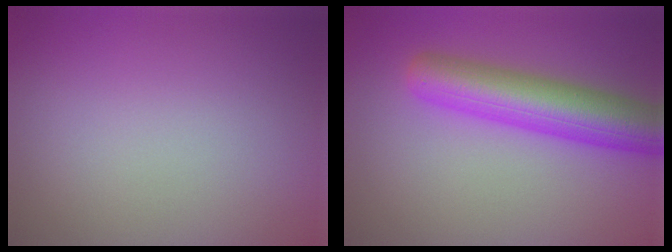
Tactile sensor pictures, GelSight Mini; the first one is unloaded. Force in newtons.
{"total": 7.0, "press": 7.0, "slide": 0.2}